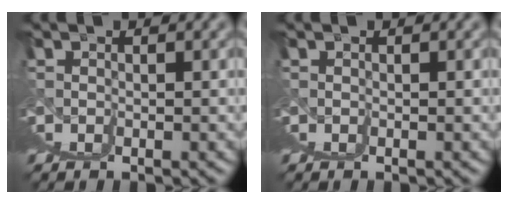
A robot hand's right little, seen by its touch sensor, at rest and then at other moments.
{"total": 0.0}